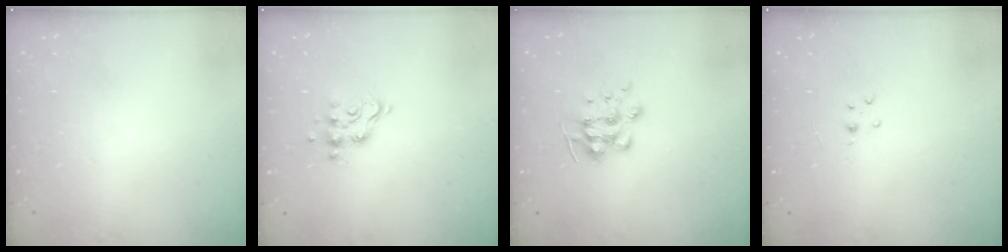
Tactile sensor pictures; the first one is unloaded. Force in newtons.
{"total": 8.5, "press": 8.5, "slide": 0.5}
{"total": 8.4, "press": 8.4, "slide": 0.6}
{"total": 2.8, "press": 2.8, "slide": 0.4}